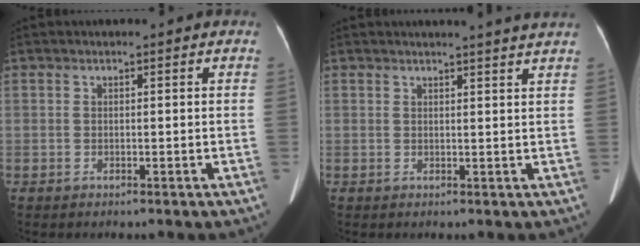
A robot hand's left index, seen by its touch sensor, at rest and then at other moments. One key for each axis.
{"total": 5.4, "fx": 4.9, "fy": -1.0, "fz": 1.9, "tx": -0.021, "ty": -0.019, "tz": 0.036}